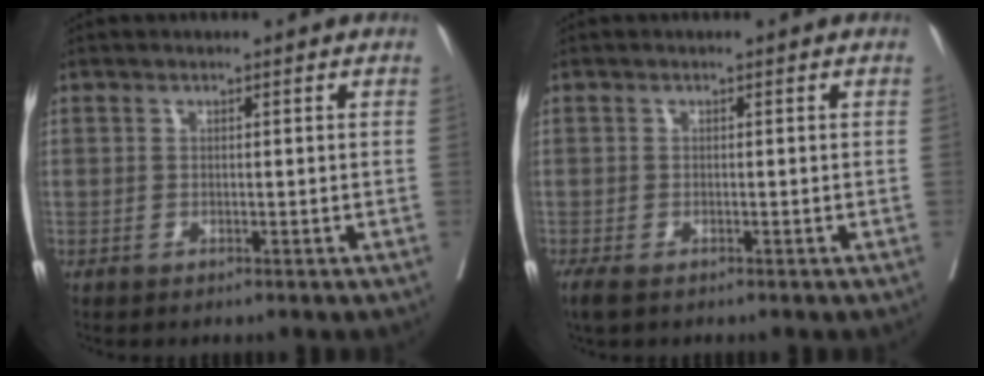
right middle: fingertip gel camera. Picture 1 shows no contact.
{"total": 2.9, "force": [-2.1, 1.0, 1.8], "torque": [-0.042, -0.014, -0.034]}